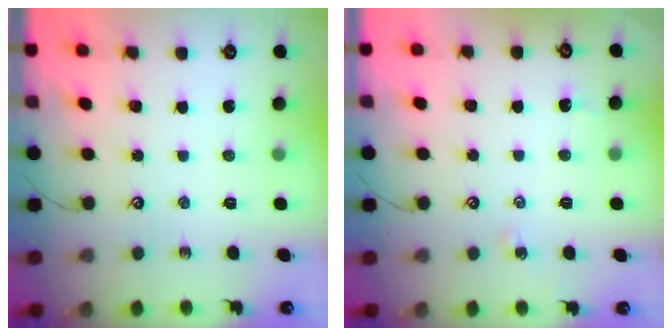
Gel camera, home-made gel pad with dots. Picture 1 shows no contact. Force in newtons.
{"total": 1.6, "press": 1.6, "slide": 0.4}